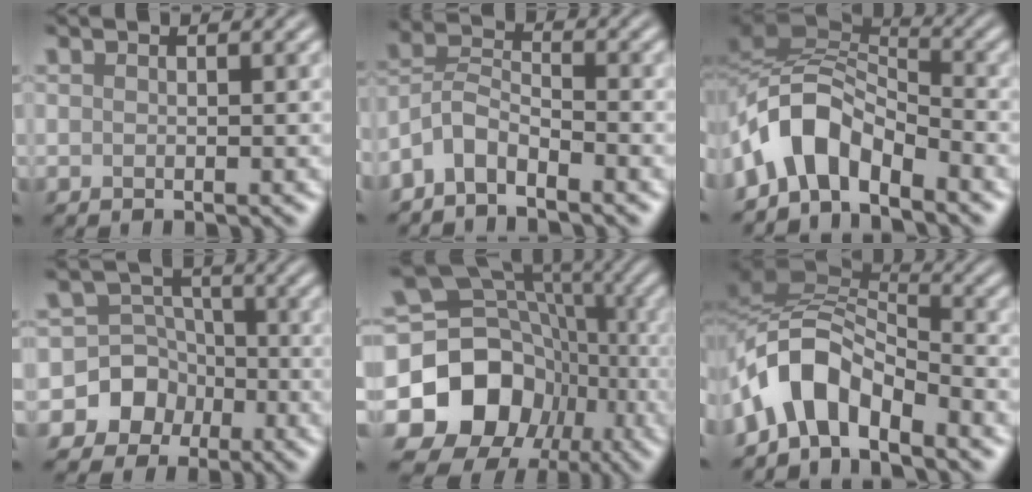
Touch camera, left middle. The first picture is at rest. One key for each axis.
{"total": 3.6, "fx": -2.8, "fy": 1.5, "fz": 1.7, "tx": -0.033, "ty": 0.008, "tz": -0.070}
{"total": 6.1, "fx": -3.8, "fy": 2.9, "fz": 3.7, "tx": -0.051, "ty": 0.011, "tz": -0.082}
{"total": 7.6, "fx": -3.0, "fy": 6.9, "fz": 1.0, "tx": 0.000, "ty": 0.017, "tz": -0.073}
{"total": 16.5, "fx": -4.5, "fy": 13.9, "fz": 7.6, "tx": -0.146, "ty": -0.006, "tz": -0.092}
{"total": 6.4, "fx": -4.0, "fy": 3.0, "fz": 4.0, "tx": -0.059, "ty": 0.012, "tz": -0.086}